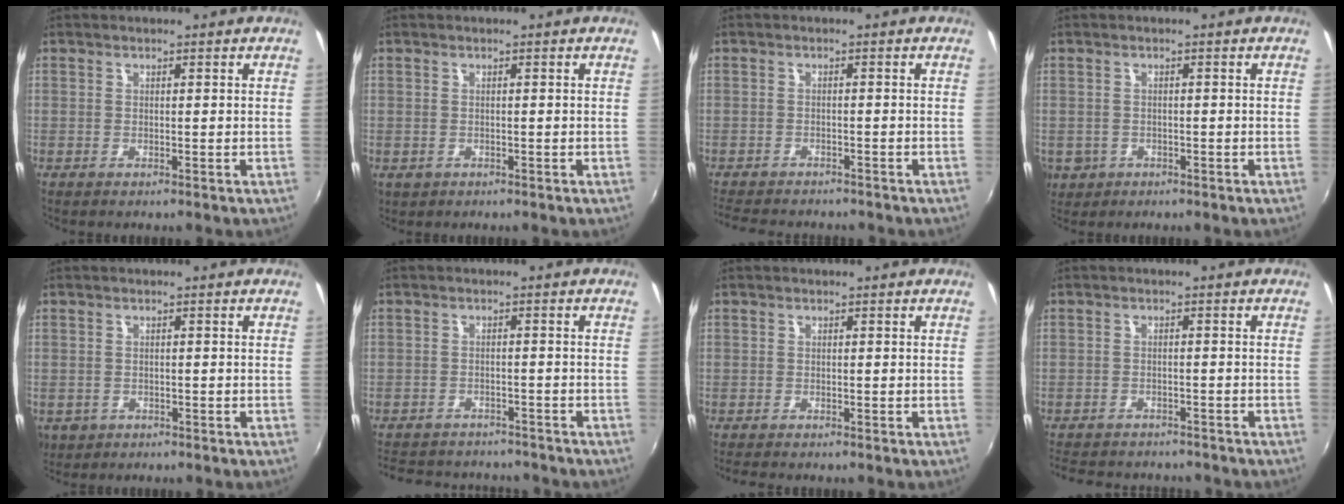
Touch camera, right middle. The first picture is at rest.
{"total": 1.5, "force": [-0.3, 1.4, 0.5], "torque": [-0.011, -0.004, -0.004]}
{"total": 7.5, "force": [-6.7, 2.2, 2.3], "torque": [-0.067, -0.015, -0.107]}
{"total": 6.2, "force": [-1.9, 5.4, 2.4], "torque": [-0.068, -0.007, -0.022]}
{"total": 4.7, "force": [-1.5, 4.0, 2.0], "torque": [-0.047, -0.009, -0.017]}
{"total": 12.3, "force": [-10.7, 4.8, 3.8], "torque": [-0.097, 0.006, -0.152]}
{"total": 1.4, "force": [-1.2, 0.7, 0.2], "torque": [-0.010, -0.006, -0.024]}
{"total": 10.7, "force": [-9.3, 4.1, 3.3], "torque": [-0.086, -0.006, -0.135]}